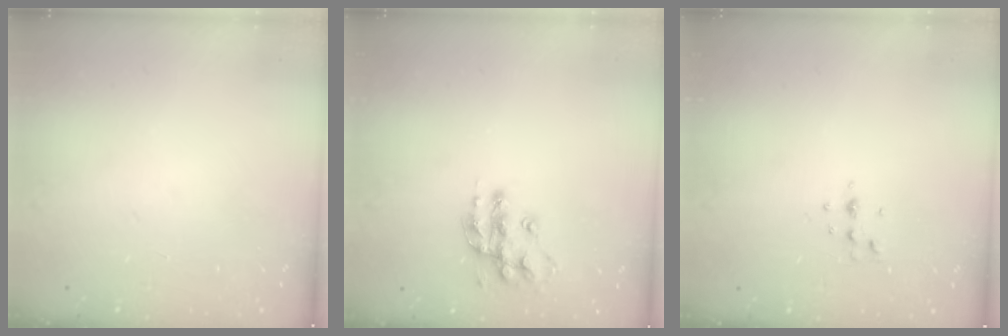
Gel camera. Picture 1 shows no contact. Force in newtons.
{"total": 13.8, "press": 13.7, "slide": 0.8}
{"total": 4.1, "press": 3.7, "slide": 1.8}